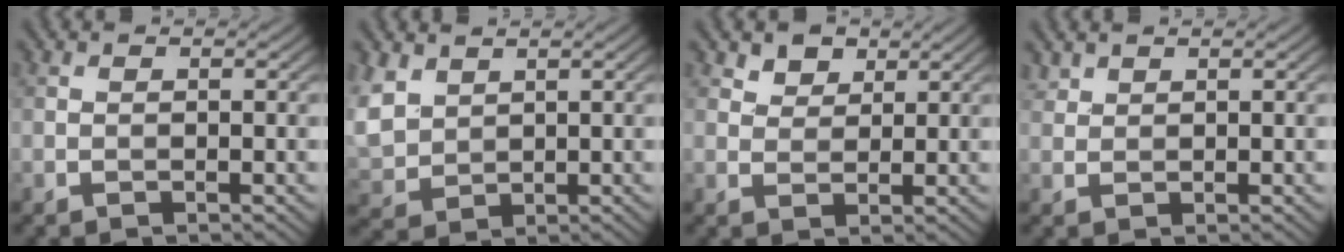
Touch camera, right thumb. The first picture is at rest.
{"total": 6.0, "force": [3.0, 4.1, 3.2], "torque": [-0.107, 0.003, 0.070]}
{"total": 2.7, "force": [2.0, 1.6, 0.9], "torque": [-0.020, -0.002, 0.039]}
{"total": 1.6, "force": [1.4, 0.6, 0.4], "torque": [-0.014, 0.004, 0.036]}